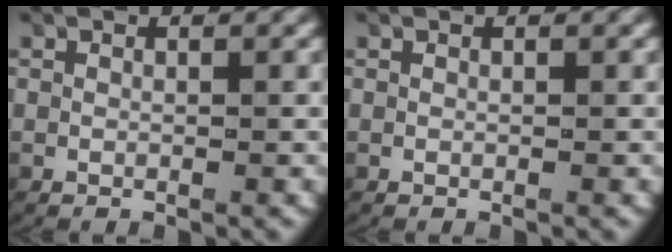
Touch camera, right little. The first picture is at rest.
{"total": 0.0}